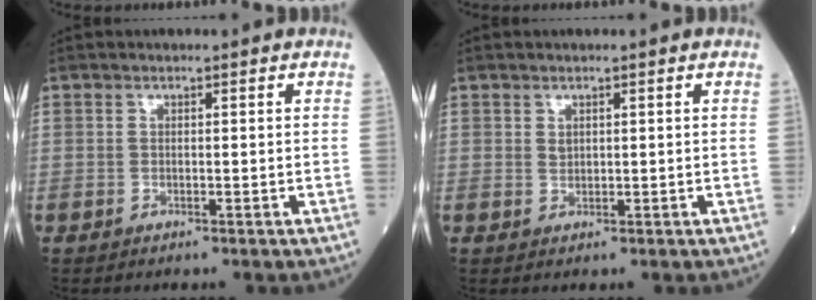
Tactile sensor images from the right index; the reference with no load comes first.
{"total": 0.7, "force": [0.3, 0.6, 0.3], "torque": [-0.001, -0.002, 0.006]}